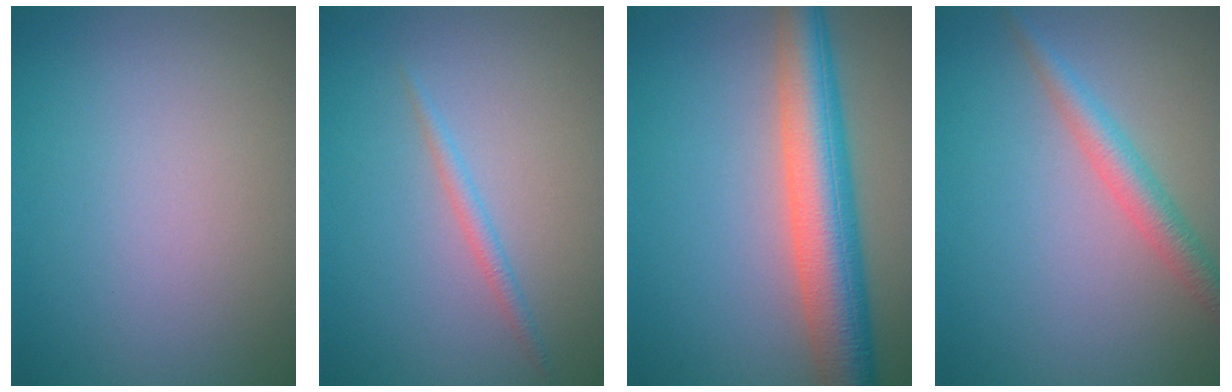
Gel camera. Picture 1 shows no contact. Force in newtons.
{"total": 0.9, "press": 0.9, "slide": 0.1}
{"total": 7.6, "press": 7.6, "slide": 0.2}
{"total": 2.7, "press": 2.7, "slide": 0.0}